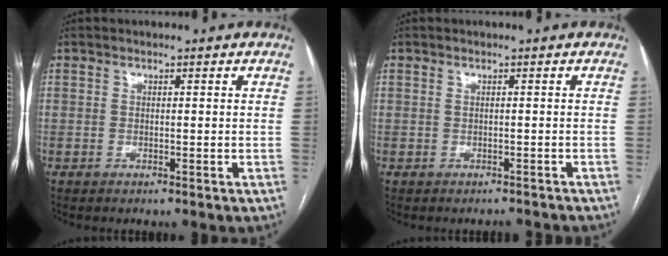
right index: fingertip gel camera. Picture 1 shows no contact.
{"total": 1.2, "force": [-1.1, 0.4, 0.3], "torque": [-0.003, -0.001, -0.009]}